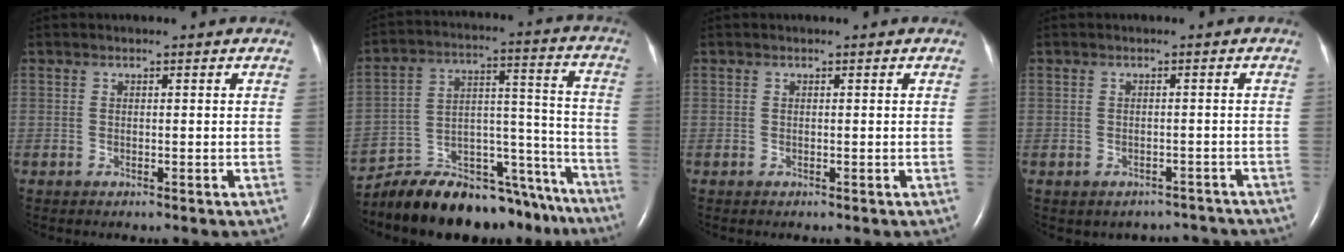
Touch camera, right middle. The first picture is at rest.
{"total": 24.7, "force": [-22.5, 6.3, 8.0], "torque": [-0.094, 0.036, -0.328]}
{"total": 0.0}
{"total": 5.2, "force": [-4.4, 2.6, 0.1], "torque": [0.007, 0.021, -0.045]}